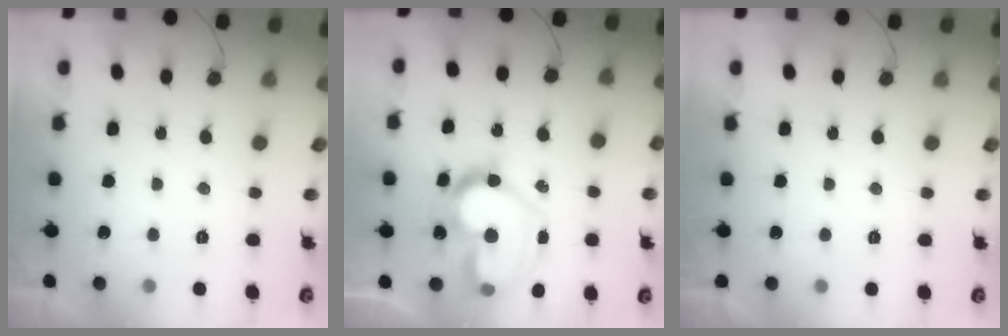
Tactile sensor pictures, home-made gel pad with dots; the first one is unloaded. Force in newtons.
{"total": 19.6, "press": 19.6, "slide": 1.2}
{"total": 1.7, "press": 1.7, "slide": 0.0}